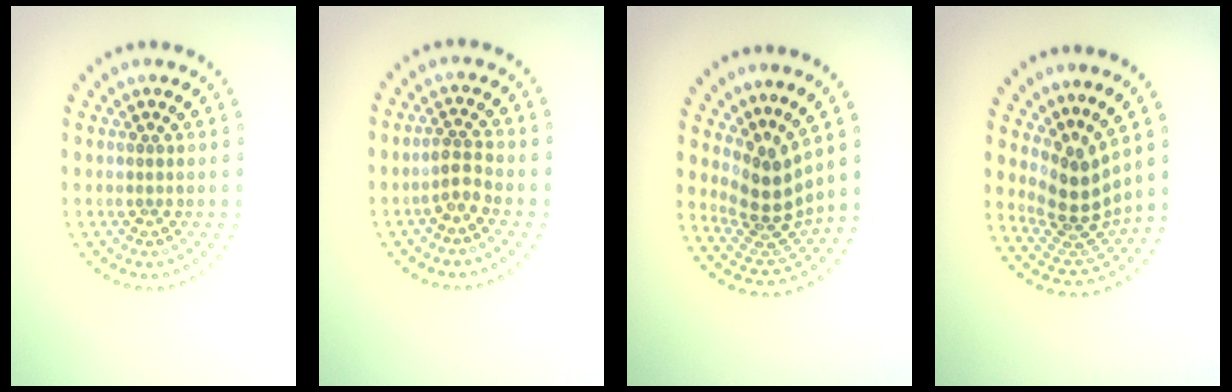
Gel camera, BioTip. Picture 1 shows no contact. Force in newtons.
{"total": 1.9, "press": 1.6, "slide": 1.1}
{"total": 4.1, "press": 2.9, "slide": 2.8}
{"total": 4.1, "press": 2.9, "slide": 2.9}